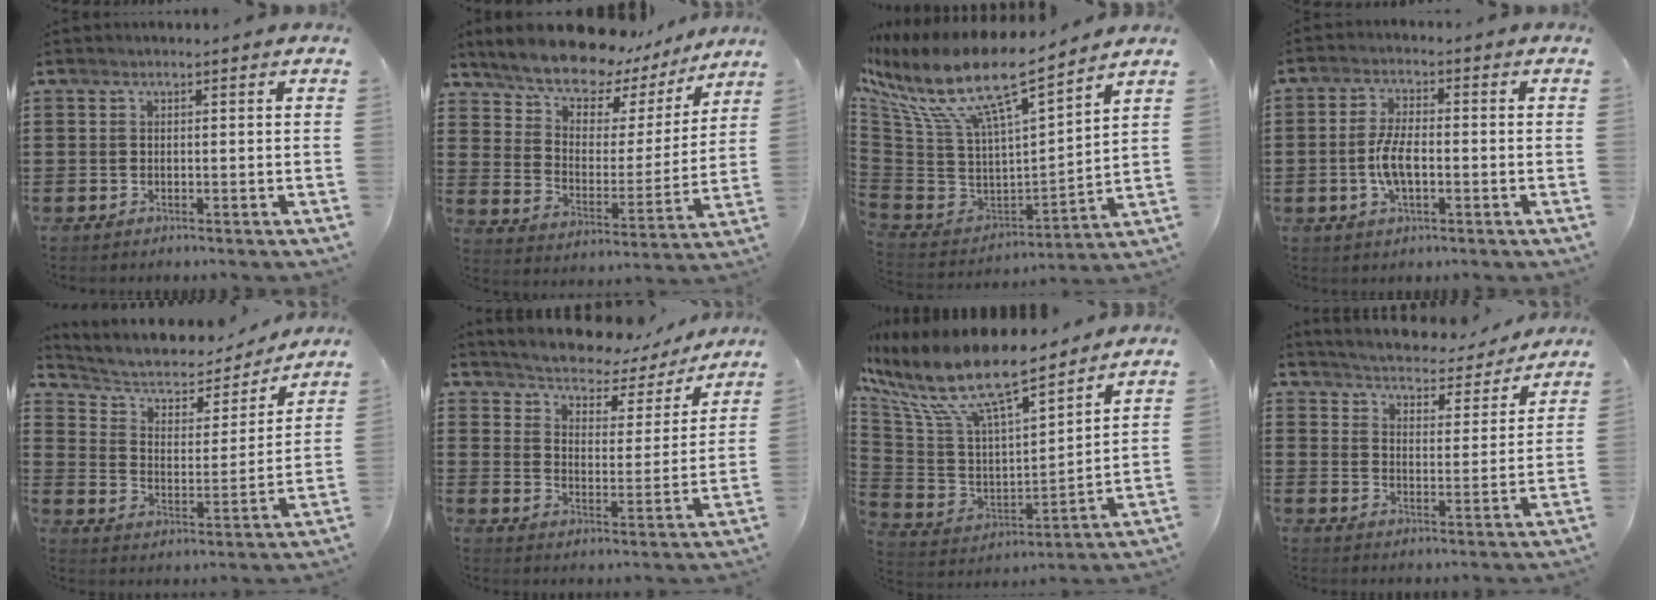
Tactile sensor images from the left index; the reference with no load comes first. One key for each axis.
{"total": 9.2, "fx": 8.6, "fy": 2.7, "fz": 2.1, "tx": -0.074, "ty": -0.067, "tz": 0.148}
{"total": 14.0, "fx": 9.0, "fy": 3.5, "fz": 10.2, "tx": -0.239, "ty": -0.061, "tz": 0.145}
{"total": 5.9, "fx": -1.2, "fy": 2.3, "fz": 5.2, "tx": -0.120, "ty": -0.003, "tz": -0.028}
{"total": 5.7, "fx": 4.7, "fy": 2.3, "fz": 2.3, "tx": -0.070, "ty": -0.027, "tz": 0.075}
{"total": 4.0, "fx": 3.9, "fy": 0.9, "fz": 0.4, "tx": -0.034, "ty": -0.034, "tz": 0.059}
{"total": 12.7, "fx": 9.3, "fy": 3.3, "fz": 8.0, "tx": -0.195, "ty": -0.058, "tz": 0.159}
{"total": 3.9, "fx": 3.9, "fy": 0.0, "fz": 0.4, "tx": -0.033, "ty": -0.036, "tz": 0.060}